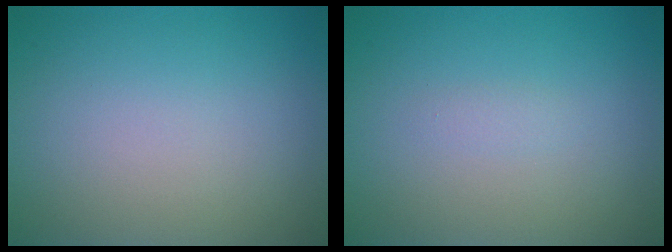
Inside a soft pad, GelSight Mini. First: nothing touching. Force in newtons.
{"total": 0.6, "press": 0.6, "slide": 0.0}